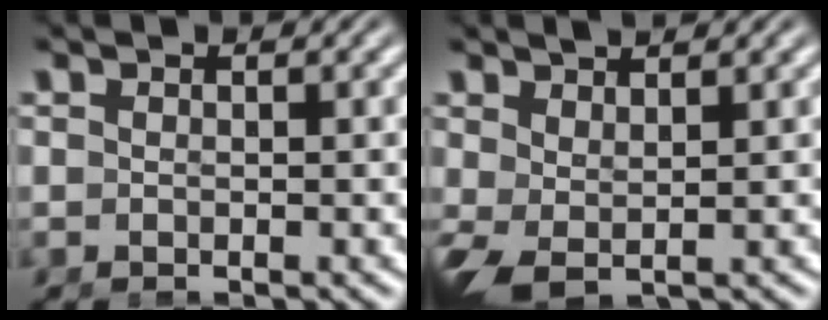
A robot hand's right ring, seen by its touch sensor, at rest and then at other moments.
{"total": 2.9, "force": [0.2, 1.7, 2.4], "torque": [-0.060, -0.003, 0.010]}